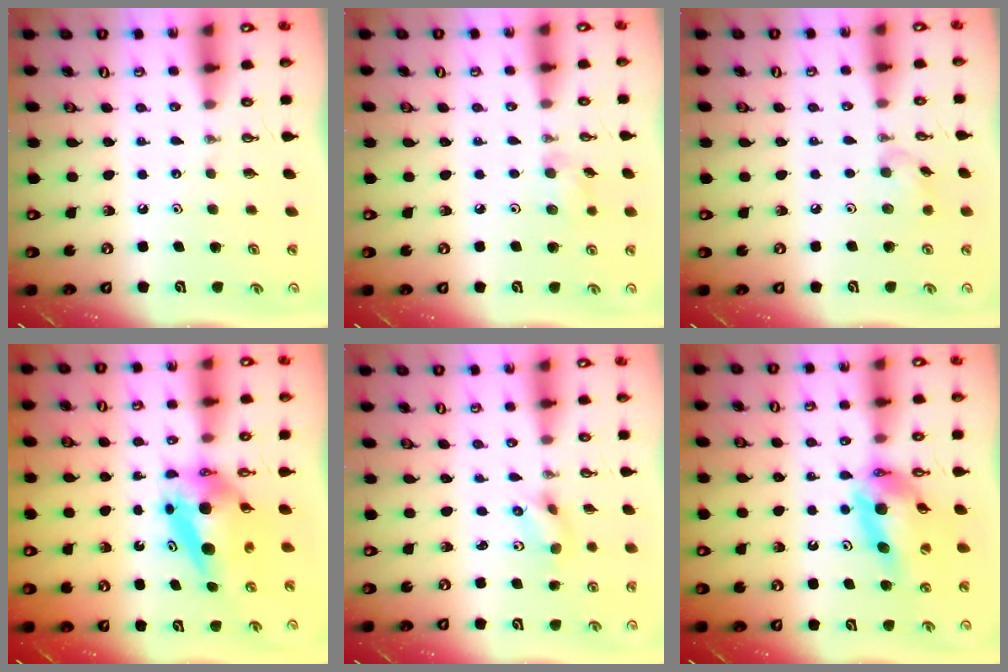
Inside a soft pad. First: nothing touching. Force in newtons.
{"total": 6.3, "press": 6.2, "slide": 1.3}
{"total": 5.9, "press": 5.8, "slide": 1.2}
{"total": 6.8, "press": 6.7, "slide": 1.0}
{"total": 2.9, "press": 1.1, "slide": 2.7}
{"total": 13.1, "press": 13.1, "slide": 1.2}